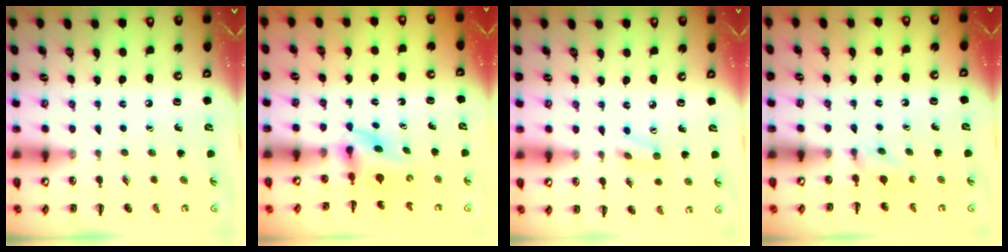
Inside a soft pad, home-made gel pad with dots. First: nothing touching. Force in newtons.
{"total": 4.1, "press": 4.0, "slide": 1.0}
{"total": 3.4, "press": 3.2, "slide": 1.3}
{"total": 2.9, "press": 2.7, "slide": 1.0}